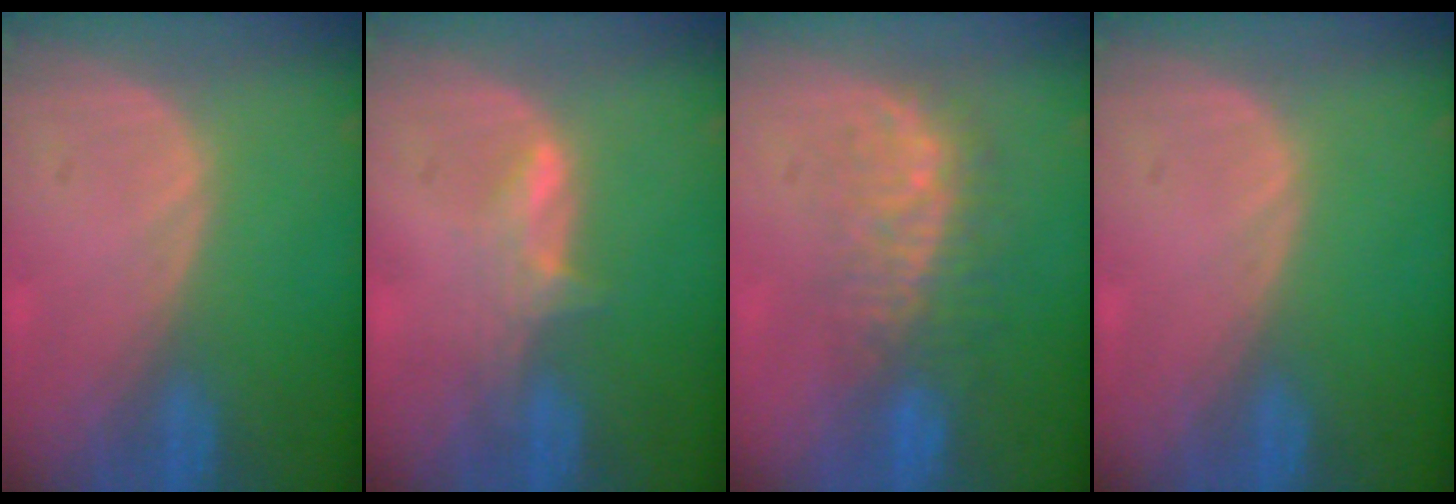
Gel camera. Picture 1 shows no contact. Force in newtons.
{"total": 2.8, "press": 2.8, "slide": 0.4}
{"total": 8.0, "press": 7.4, "slide": 3.0}
{"total": 0.0}